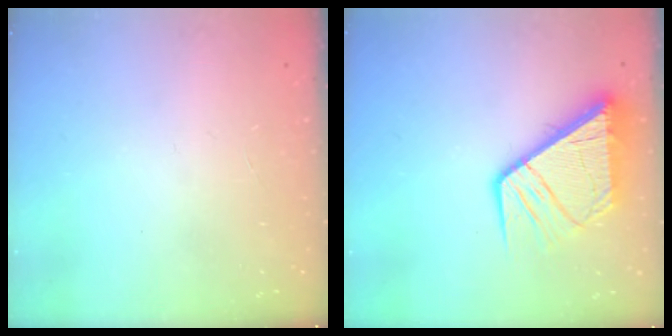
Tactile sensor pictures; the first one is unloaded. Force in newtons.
{"total": 14.2, "press": 14.1, "slide": 1.8}